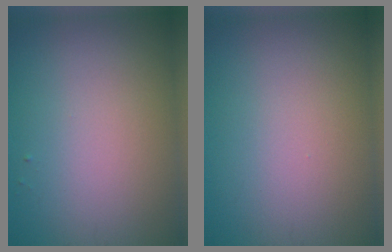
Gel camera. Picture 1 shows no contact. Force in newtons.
{"total": 0.0}